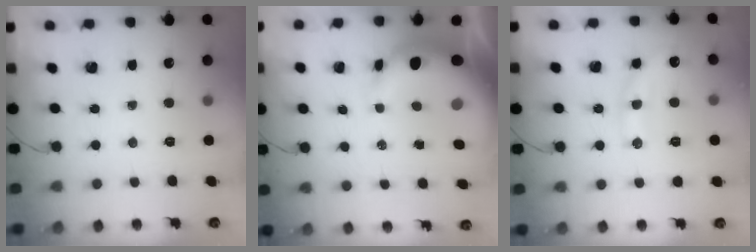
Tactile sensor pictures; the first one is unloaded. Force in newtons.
{"total": 8.8, "press": 8.5, "slide": 2.2}
{"total": 13.5, "press": 13.4, "slide": 0.6}